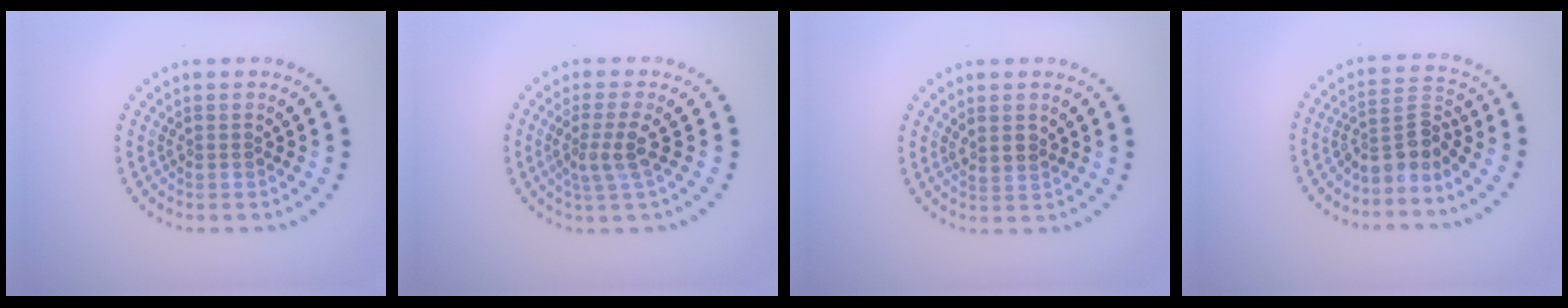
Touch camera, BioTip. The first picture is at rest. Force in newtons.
{"total": 2.6, "press": 2.0, "slide": 1.6}
{"total": 1.2, "press": 0.9, "slide": 0.7}
{"total": 3.2, "press": 2.3, "slide": 2.3}